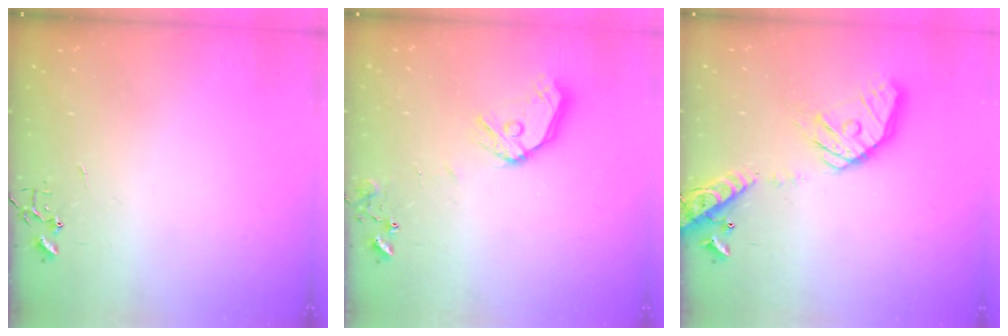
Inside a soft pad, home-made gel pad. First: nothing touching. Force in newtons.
{"total": 12.8, "press": 12.7, "slide": 1.8}
{"total": 19.5, "press": 19.2, "slide": 3.3}